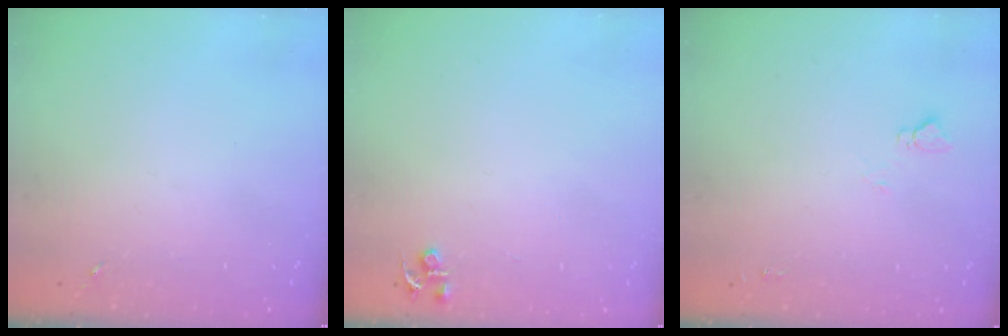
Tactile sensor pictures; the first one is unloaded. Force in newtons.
{"total": 4.5, "press": 4.4, "slide": 0.5}
{"total": 4.4, "press": 4.3, "slide": 0.6}